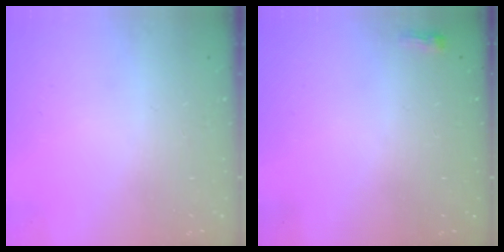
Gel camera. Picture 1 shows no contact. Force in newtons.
{"total": 2.6, "press": 2.5, "slide": 0.6}